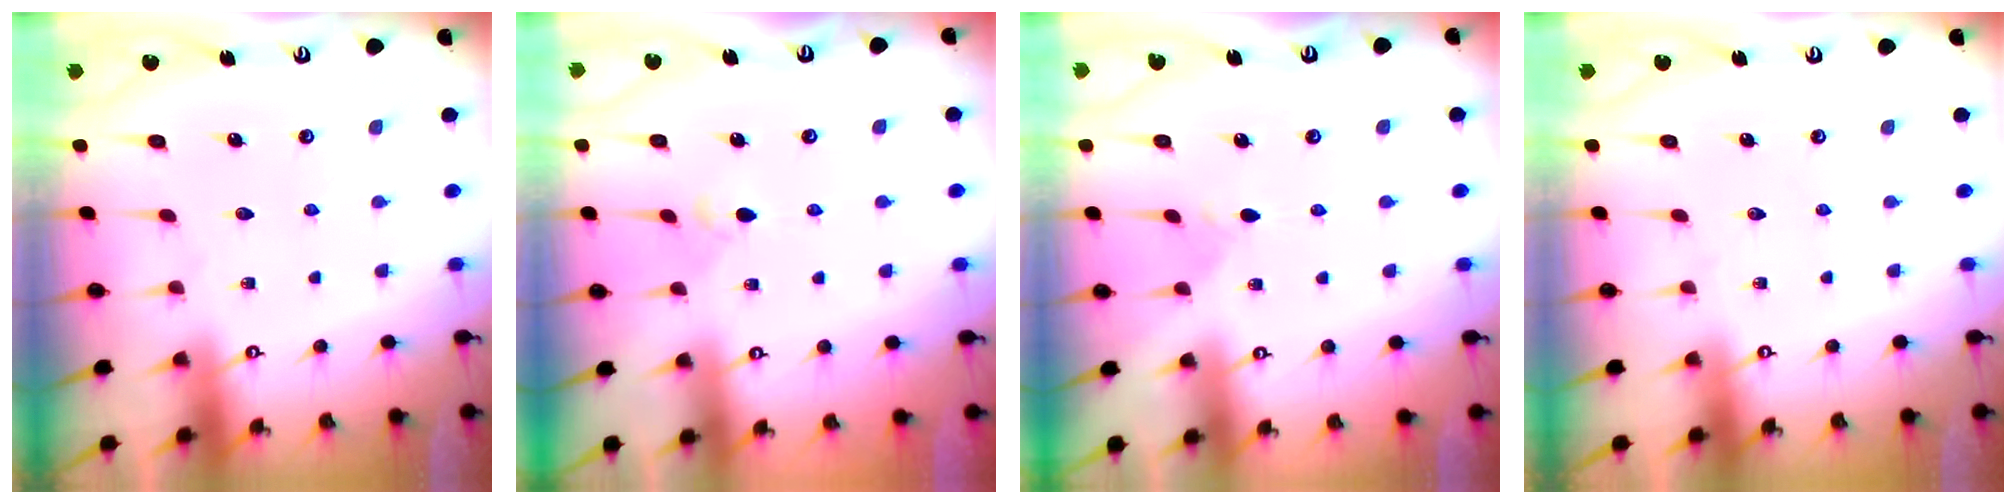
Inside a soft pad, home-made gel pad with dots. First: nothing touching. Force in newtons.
{"total": 2.8, "press": 2.7, "slide": 0.8}
{"total": 2.7, "press": 2.6, "slide": 0.7}
{"total": 0.0}